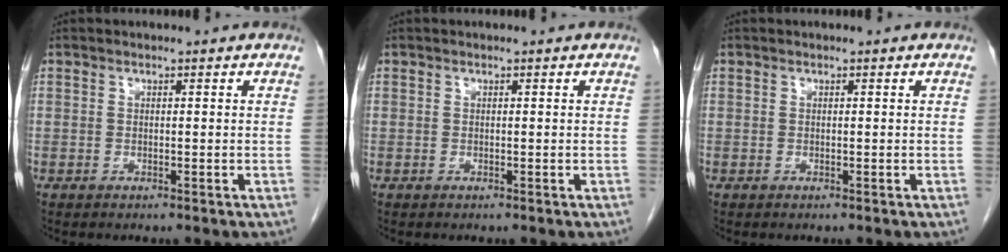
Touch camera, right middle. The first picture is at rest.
{"total": 0.0}
{"total": 0.0}